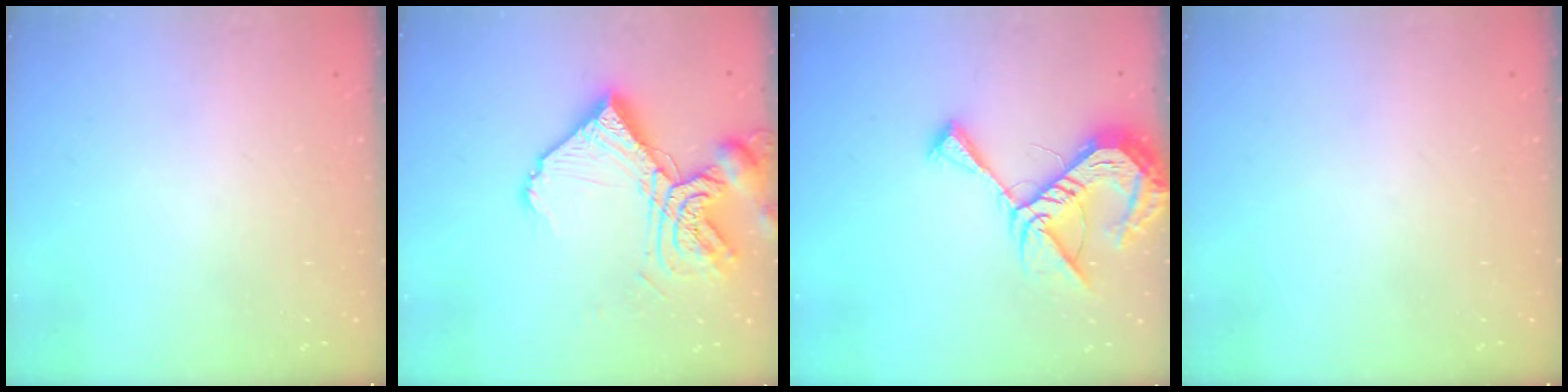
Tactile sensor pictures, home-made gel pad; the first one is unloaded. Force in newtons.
{"total": 17.8, "press": 17.7, "slide": 1.9}
{"total": 13.2, "press": 13.2, "slide": 1.3}
{"total": 0.0}